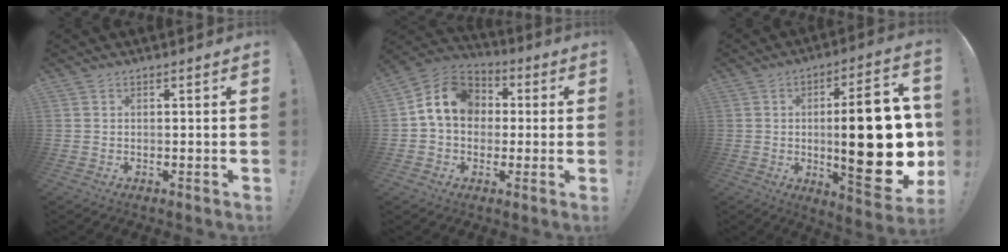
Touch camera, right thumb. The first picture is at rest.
{"total": 12.9, "force": [1.8, 10.5, 7.3], "torque": [-0.111, 0.013, 0.041]}
{"total": 27.6, "force": [-0.8, 8.2, 26.4], "torque": [-0.408, -0.011, -0.008]}